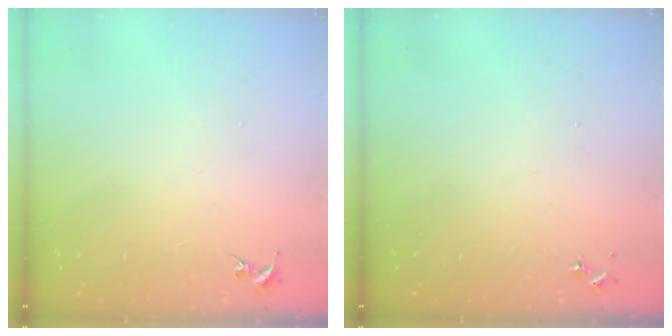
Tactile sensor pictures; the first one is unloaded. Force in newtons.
{"total": 0.0}